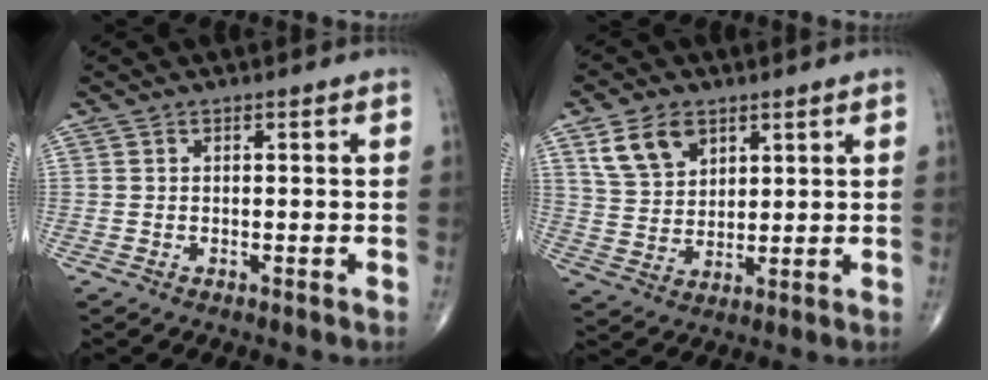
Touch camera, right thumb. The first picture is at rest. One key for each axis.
{"total": 8.8, "fx": 4.6, "fy": 5.8, "fz": 4.7, "tx": -0.071, "ty": -0.018, "tz": 0.094}